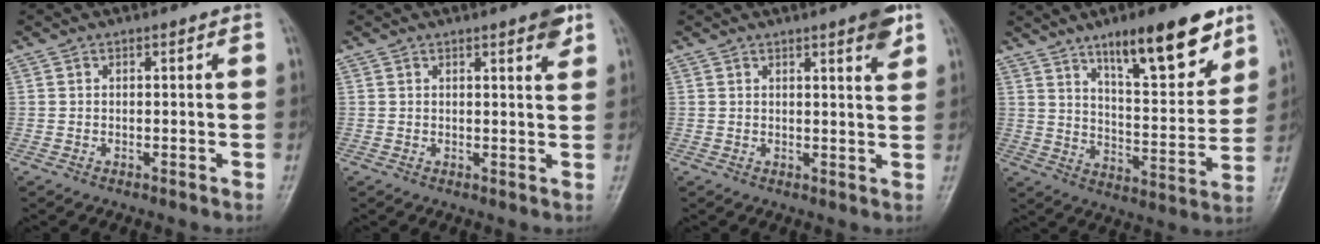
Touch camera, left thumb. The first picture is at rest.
{"total": 3.5, "force": [2.2, 0.7, 2.6], "torque": [-0.028, -0.010, 0.026]}
{"total": 4.7, "force": [2.9, 0.7, 3.6], "torque": [-0.040, -0.015, 0.035]}
{"total": 17.2, "force": [10.9, 5.0, 12.3], "torque": [-0.150, -0.062, 0.177]}